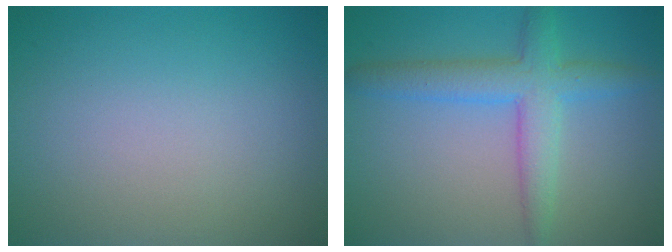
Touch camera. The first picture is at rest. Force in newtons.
{"total": 4.5, "press": 4.5, "slide": 0.1}